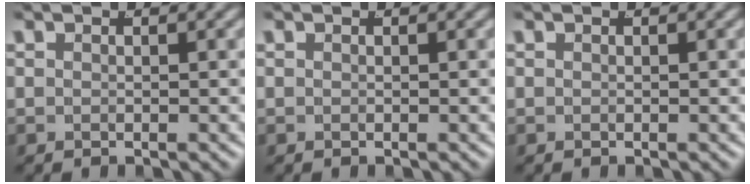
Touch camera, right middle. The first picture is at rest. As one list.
[{"total": 0.0}, {"total": 0.0}]